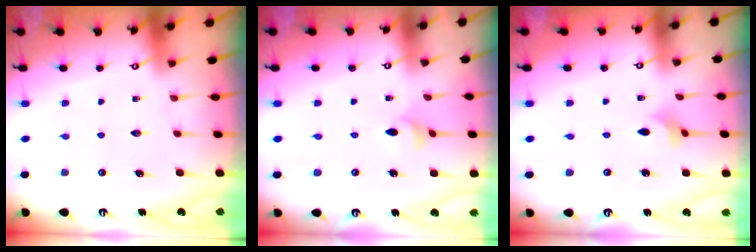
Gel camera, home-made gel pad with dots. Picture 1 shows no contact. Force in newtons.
{"total": 3.1, "press": 3.0, "slide": 0.7}
{"total": 2.4, "press": 2.3, "slide": 0.4}